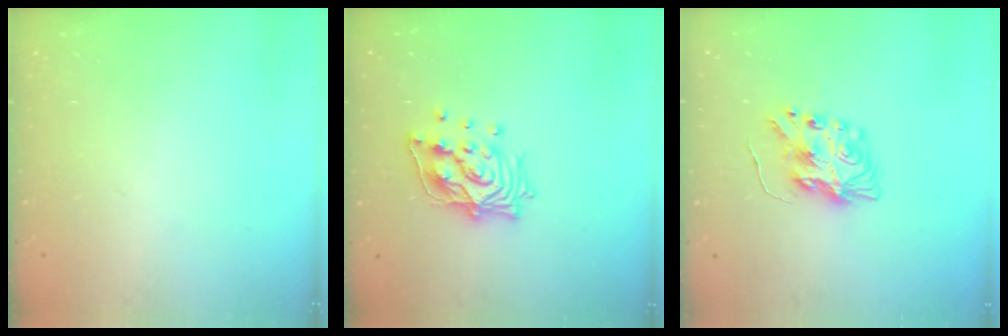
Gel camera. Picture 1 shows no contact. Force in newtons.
{"total": 12.7, "press": 12.6, "slide": 1.3}
{"total": 8.7, "press": 8.7, "slide": 0.3}